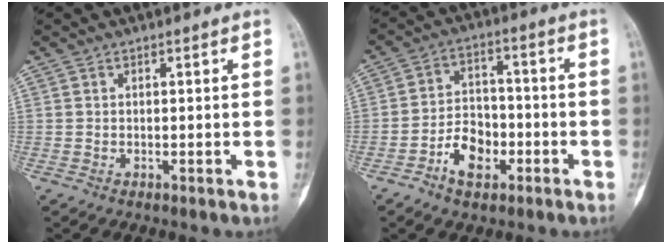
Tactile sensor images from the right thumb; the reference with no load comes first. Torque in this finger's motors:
{"motor_torque": [0.11, 0.14, -0.02, 0.00, 0.06]}